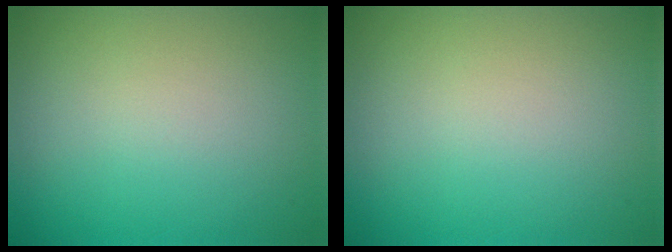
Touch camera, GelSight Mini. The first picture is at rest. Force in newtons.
{"total": 0.0}